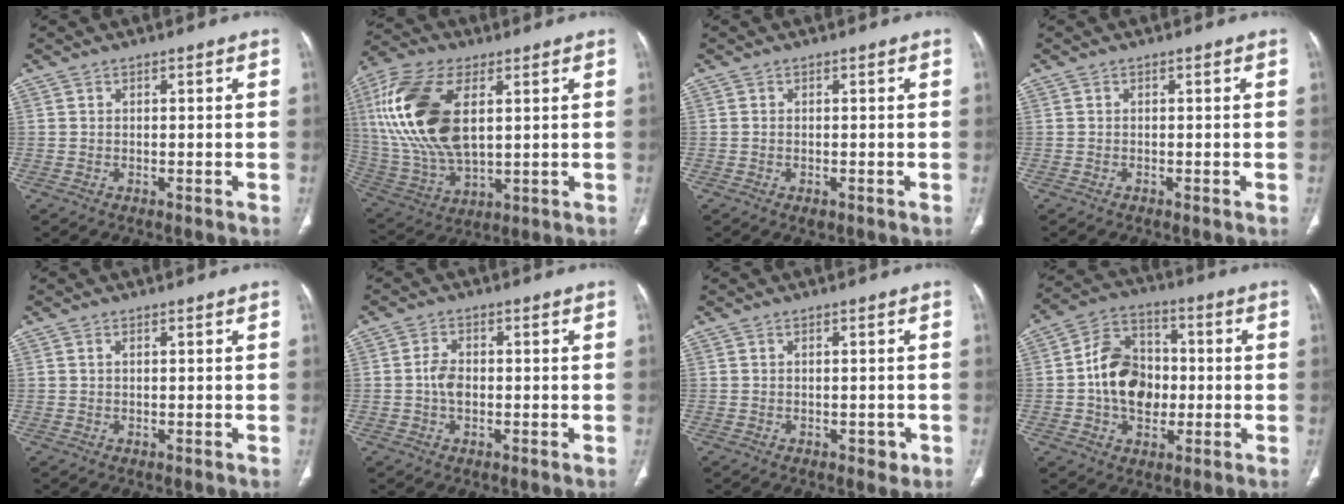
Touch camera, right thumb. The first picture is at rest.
{"total": 21.3, "force": [4.9, 11.0, 17.6], "torque": [-0.375, -0.011, 0.095]}
{"total": 1.0, "force": [-0.5, 0.5, 0.7], "torque": [-0.013, 0.001, -0.004]}
{"total": 0.0}
{"total": 0.6, "force": [0.3, 0.4, 0.4], "torque": [-0.010, 0.004, 0.006]}
{"total": 3.6, "force": [-0.4, 2.3, 2.6], "torque": [-0.049, 0.008, -0.011]}
{"total": 1.8, "force": [-0.7, 1.1, 1.2], "torque": [-0.007, 0.001, -0.005]}
{"total": 13.5, "force": [-0.8, 10.1, 8.9], "torque": [-0.122, 0.026, -0.019]}